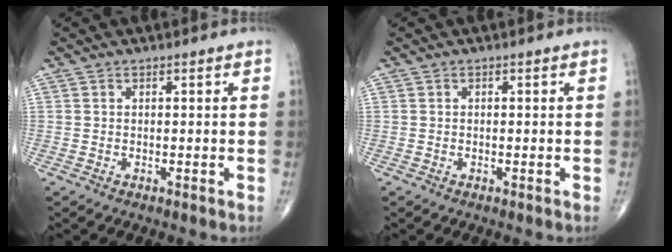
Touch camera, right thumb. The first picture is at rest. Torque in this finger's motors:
{"motor_torque": [-0.09, -0.18, -0.33, -0.17, 0.01]}